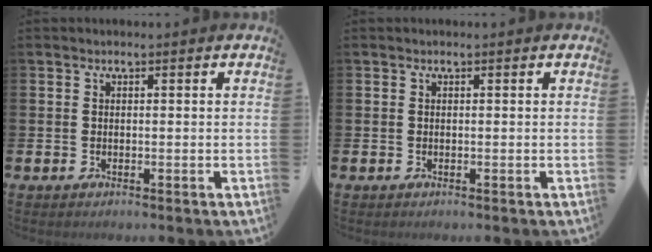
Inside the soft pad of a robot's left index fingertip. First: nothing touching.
{"total": 0.0}